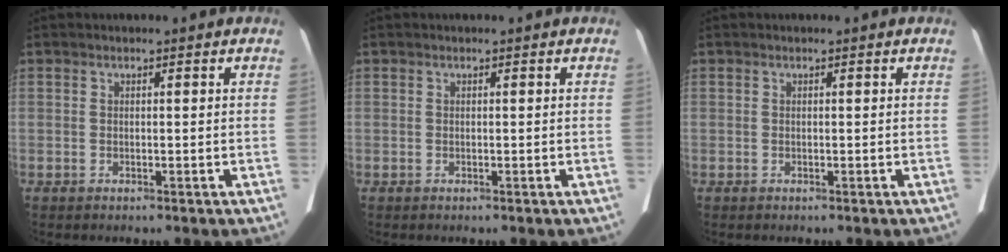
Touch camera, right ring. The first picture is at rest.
{"total": 0.0}
{"total": 0.0}